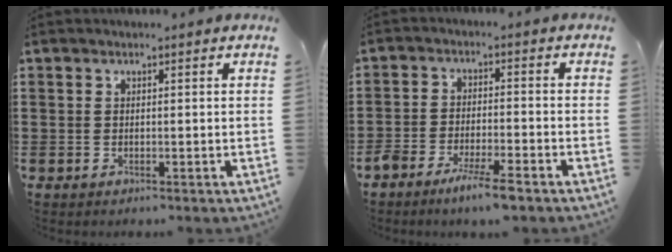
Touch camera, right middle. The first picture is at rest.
{"total": 5.1, "force": [-4.1, 0.6, 3.0], "torque": [-0.059, -0.004, -0.074]}